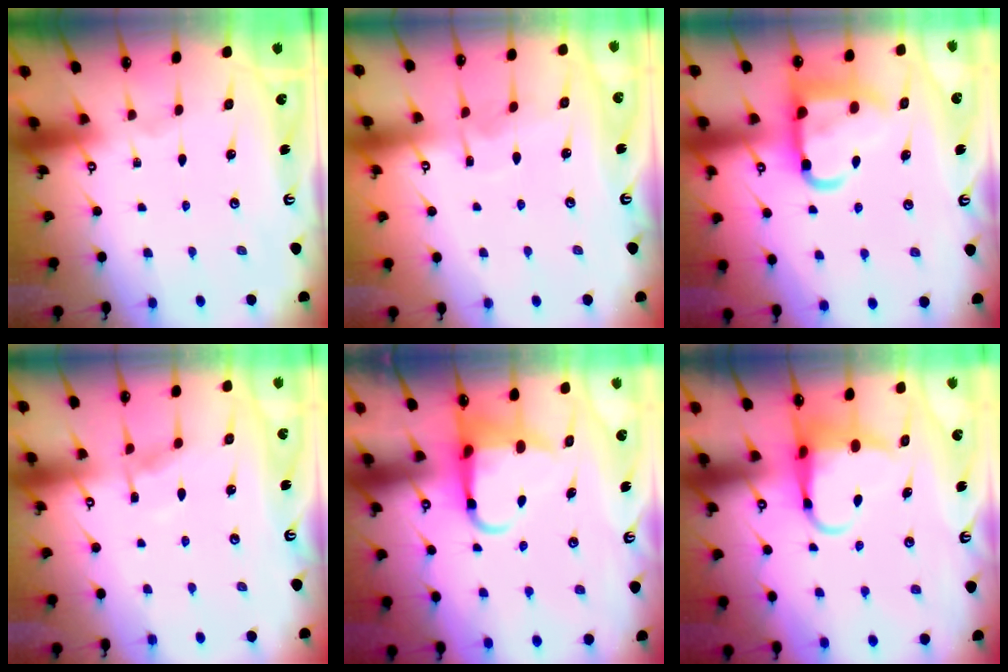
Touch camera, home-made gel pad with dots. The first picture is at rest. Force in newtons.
{"total": 5.2, "press": 5.2, "slide": 0.2}
{"total": 14.4, "press": 14.3, "slide": 1.8}
{"total": 5.7, "press": 5.6, "slide": 0.6}
{"total": 6.2, "press": 6.1, "slide": 1.0}
{"total": 6.6, "press": 6.5, "slide": 1.2}